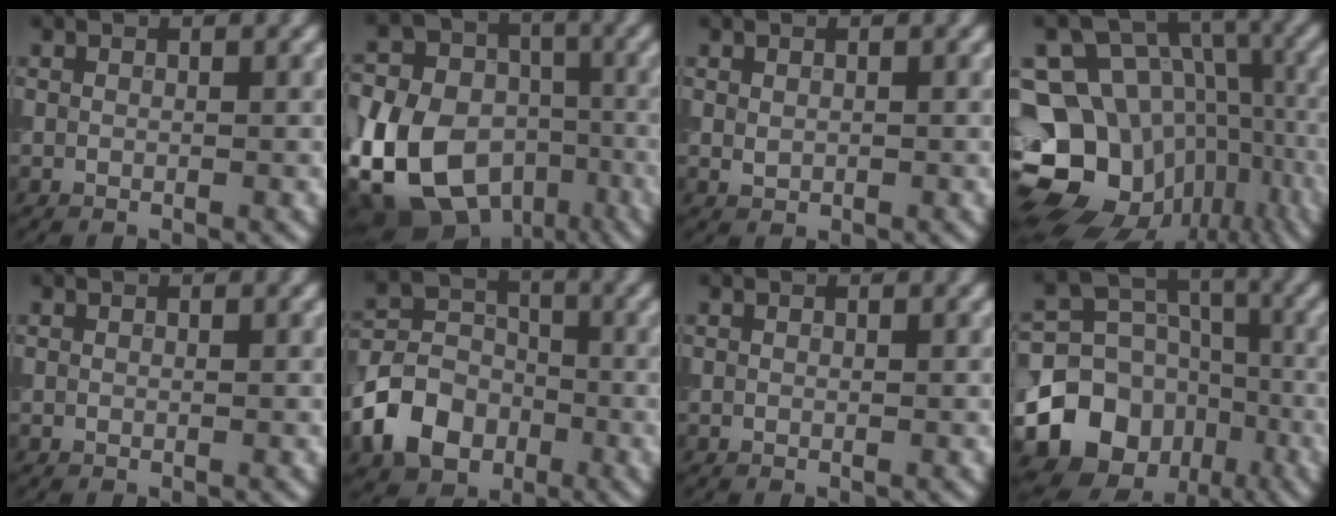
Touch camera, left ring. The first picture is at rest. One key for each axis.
{"total": 15.0, "fx": -5.6, "fy": 11.2, "fz": 8.3, "tx": -0.174, "ty": -0.015, "tz": -0.104}
{"total": 0.8, "fx": 0.2, "fy": 0.6, "fz": 0.4, "tx": -0.008, "ty": -0.002, "tz": 0.005}
{"total": 18.2, "fx": -6.1, "fy": 14.7, "fz": 8.8, "tx": -0.176, "ty": -0.006, "tz": -0.079}
{"total": 0.0}
{"total": 6.7, "fx": -3.0, "fy": 5.1, "fz": 3.1, "tx": -0.060, "ty": 0.001, "tz": -0.068}
{"total": 0.0}
{"total": 13.6, "fx": -6.1, "fy": 11.4, "fz": 4.3, "tx": -0.080, "ty": -0.033, "tz": -0.118}